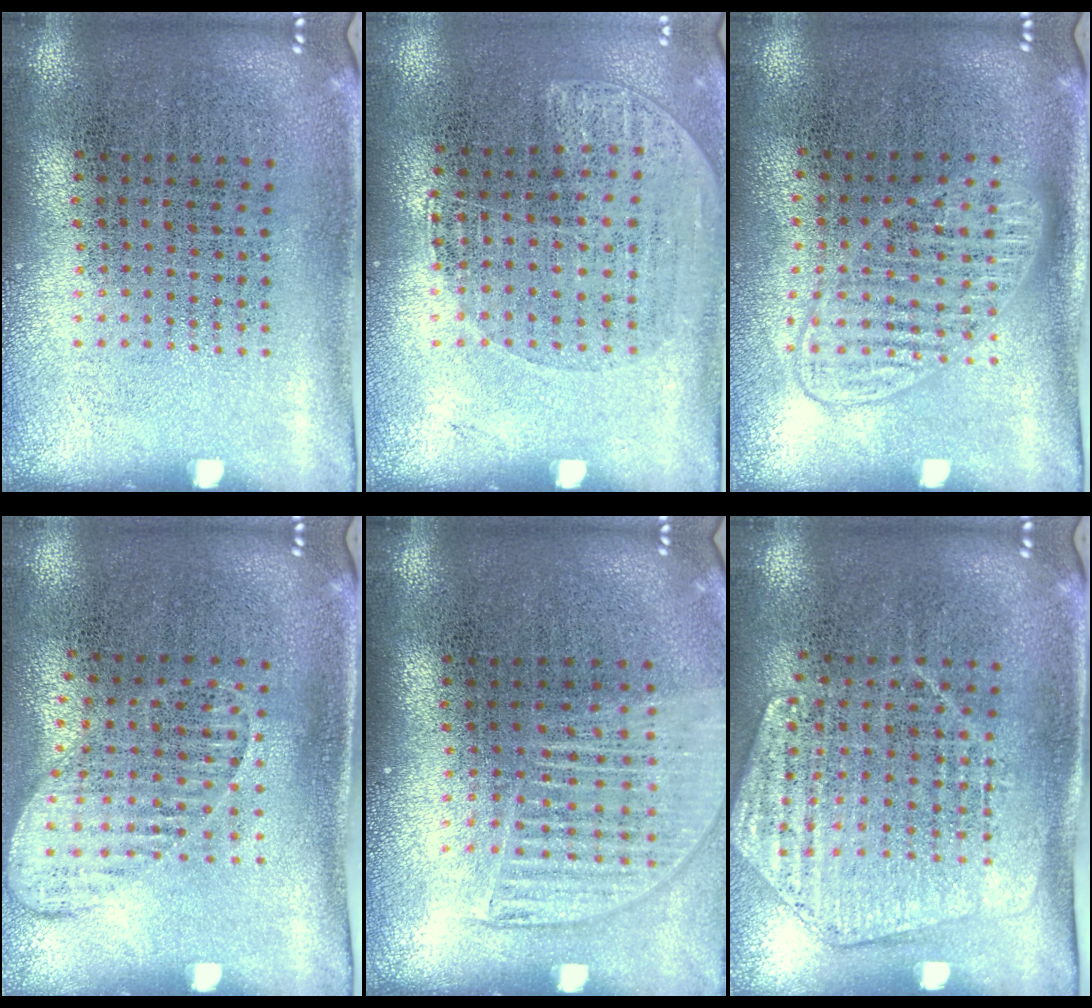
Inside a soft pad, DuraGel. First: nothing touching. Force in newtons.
{"total": 1.1, "press": 0.9, "slide": 0.6}
{"total": 1.5, "press": 1.3, "slide": 0.7}
{"total": 1.4, "press": 1.2, "slide": 0.9}
{"total": 1.4, "press": 1.3, "slide": 0.6}
{"total": 1.5, "press": 1.4, "slide": 0.3}